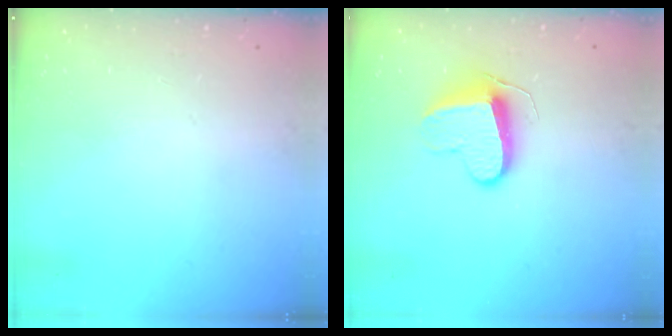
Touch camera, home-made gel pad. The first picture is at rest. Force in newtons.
{"total": 9.7, "press": 9.7, "slide": 0.4}